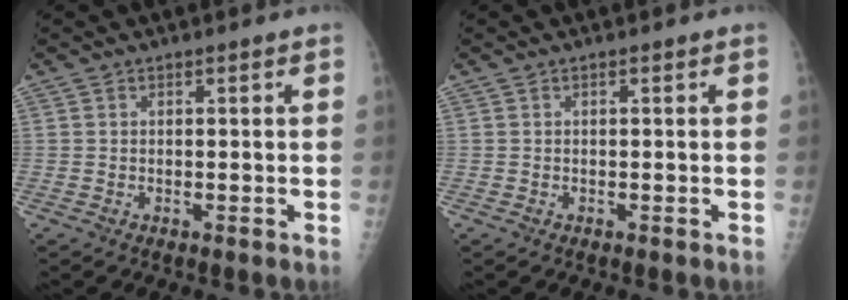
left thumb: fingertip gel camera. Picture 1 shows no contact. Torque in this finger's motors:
{"motor_torque": [0.01, 0.01, 0.00, 0.00, 0.00]}